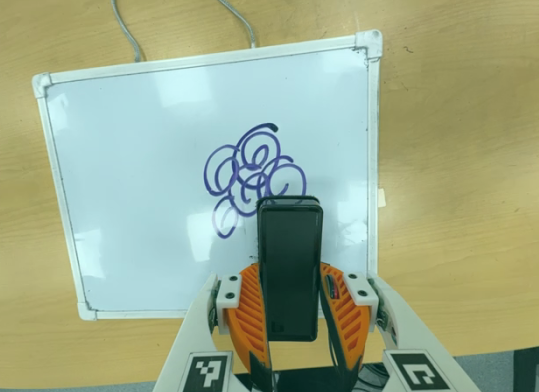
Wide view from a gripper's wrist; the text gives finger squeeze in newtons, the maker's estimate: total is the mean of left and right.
{"total": 6.5, "left": 4.5, "right": 8.4}